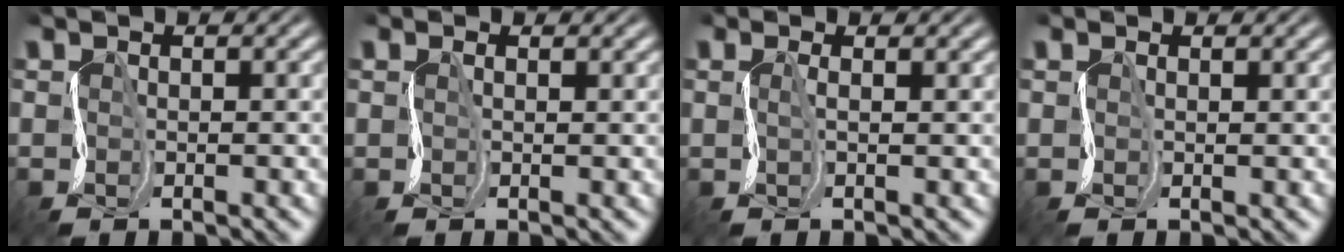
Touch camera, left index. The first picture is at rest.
{"total": 1.0, "force": [0.8, 0.5, -0.4], "torque": [0.013, 0.007, 0.009]}
{"total": 0.8, "force": [0.6, 0.5, 0.1], "torque": [0.002, 0.005, 0.006]}
{"total": 1.0, "force": [0.6, 0.4, -0.6], "torque": [0.019, 0.006, 0.010]}